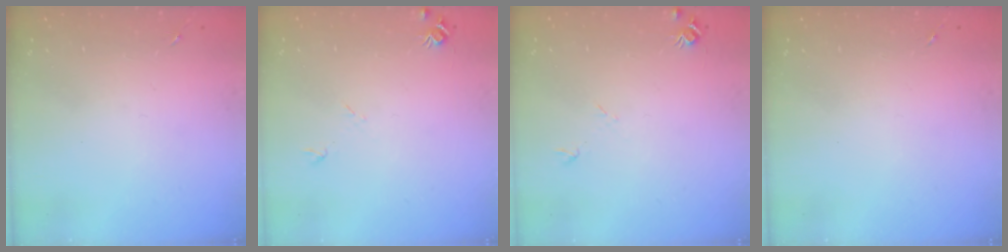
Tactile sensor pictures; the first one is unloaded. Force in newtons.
{"total": 5.5, "press": 5.5, "slide": 0.7}
{"total": 5.5, "press": 5.5, "slide": 0.7}
{"total": 0.0}